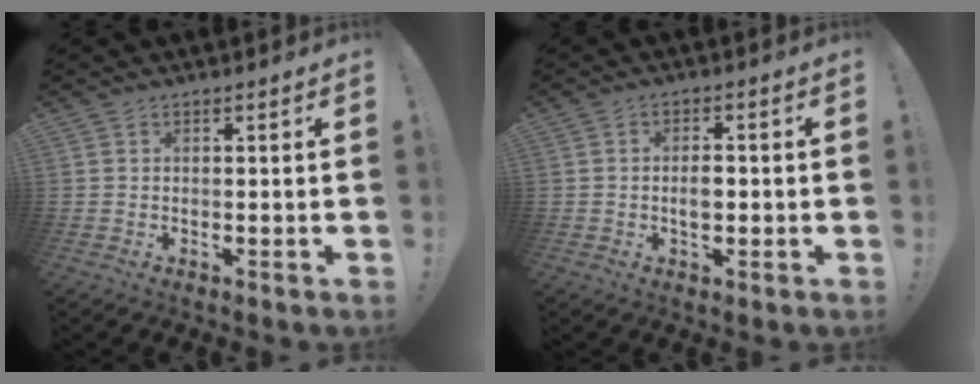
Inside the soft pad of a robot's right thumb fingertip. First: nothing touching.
{"total": 3.7, "force": [-0.2, 2.0, 3.0], "torque": [-0.032, 0.000, -0.009]}